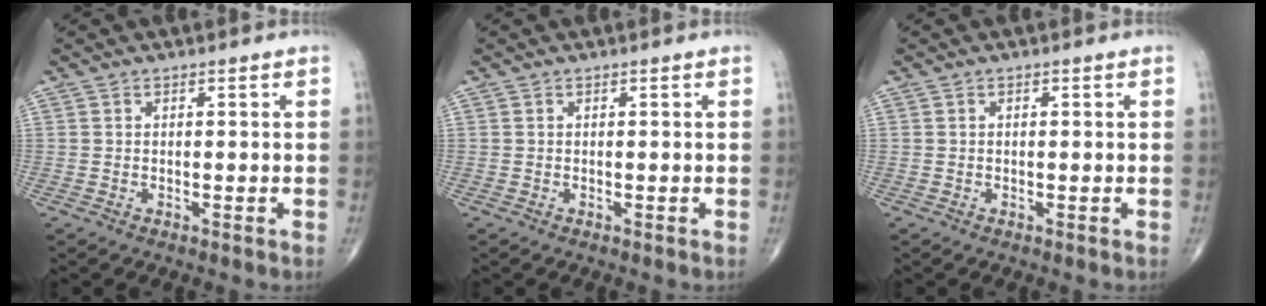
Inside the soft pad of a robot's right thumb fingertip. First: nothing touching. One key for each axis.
{"total": 0.0}
{"total": 0.6, "fx": 0.1, "fy": 0.2, "fz": 0.5, "tx": -0.014, "ty": 0.003, "tz": 0.004}